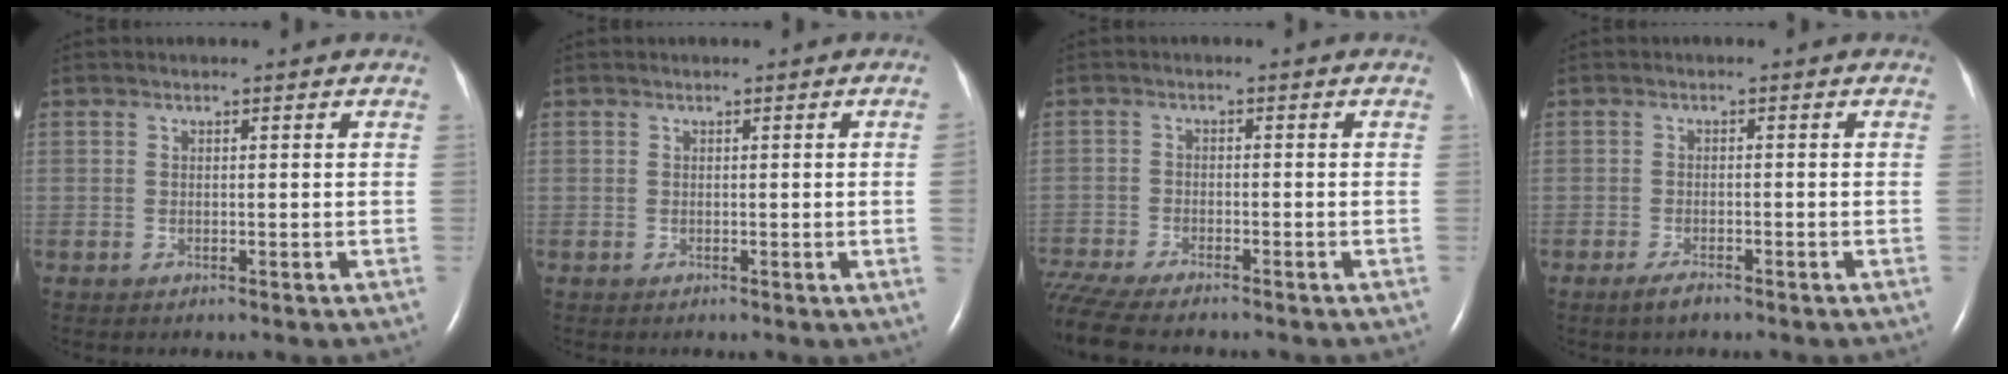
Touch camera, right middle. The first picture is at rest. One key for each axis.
{"total": 1.3, "fx": -0.1, "fy": -0.6, "fz": 1.2, "tx": -0.013, "ty": -0.001, "tz": -0.001}
{"total": 11.6, "fx": -9.9, "fy": 2.1, "fz": 5.6, "tx": -0.114, "ty": -0.016, "tz": -0.161}
{"total": 2.0, "fx": -1.6, "fy": 0.3, "fz": 1.2, "tx": -0.035, "ty": -0.006, "tz": -0.029}